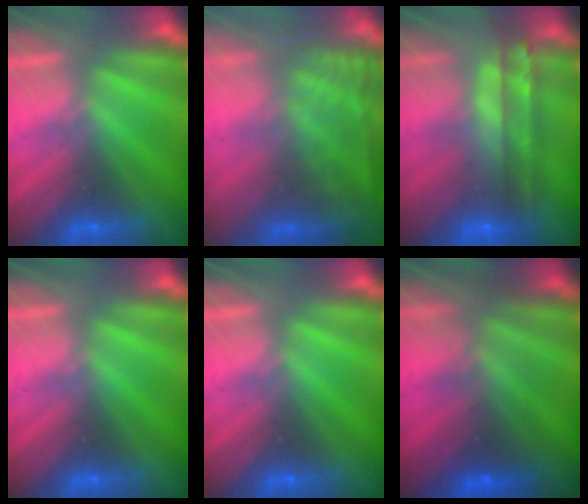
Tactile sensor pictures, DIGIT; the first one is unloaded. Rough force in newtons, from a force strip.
{"total": 8.1}
{"total": 8.5}
{"total": 0.0}
{"total": 0.0}
{"total": 7.5}